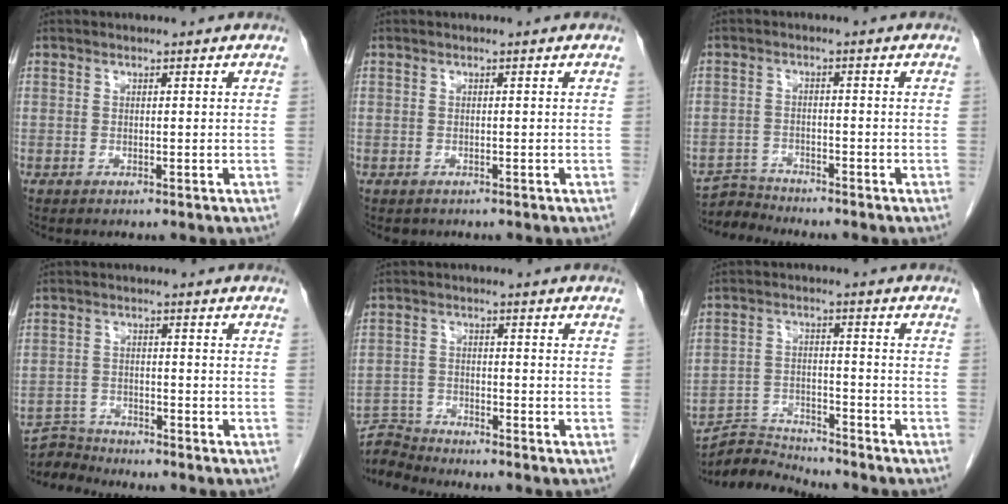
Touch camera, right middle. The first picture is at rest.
{"total": 0.8, "force": [-0.6, 0.5, 0.1], "torque": [-0.010, 0.001, -0.007]}
{"total": 3.5, "force": [-3.4, -0.1, -0.9], "torque": [0.017, -0.012, -0.063]}
{"total": 4.3, "force": [-4.3, 0.2, -0.7], "torque": [0.010, -0.009, -0.079]}
{"total": 5.9, "force": [-5.8, -0.4, -1.0], "torque": [0.014, 0.001, -0.109]}
{"total": 7.1, "force": [-7.0, -0.2, -1.1], "torque": [0.011, 0.002, -0.126]}